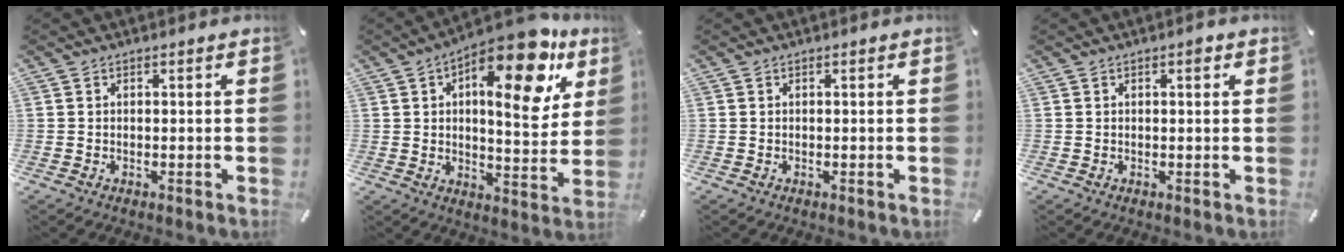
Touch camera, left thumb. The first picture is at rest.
{"total": 18.6, "force": [9.9, 7.7, 13.7], "torque": [-0.177, -0.066, 0.154]}
{"total": 0.0}
{"total": 1.3, "force": [0.5, 0.5, 1.1], "torque": [-0.007, -0.001, 0.003]}